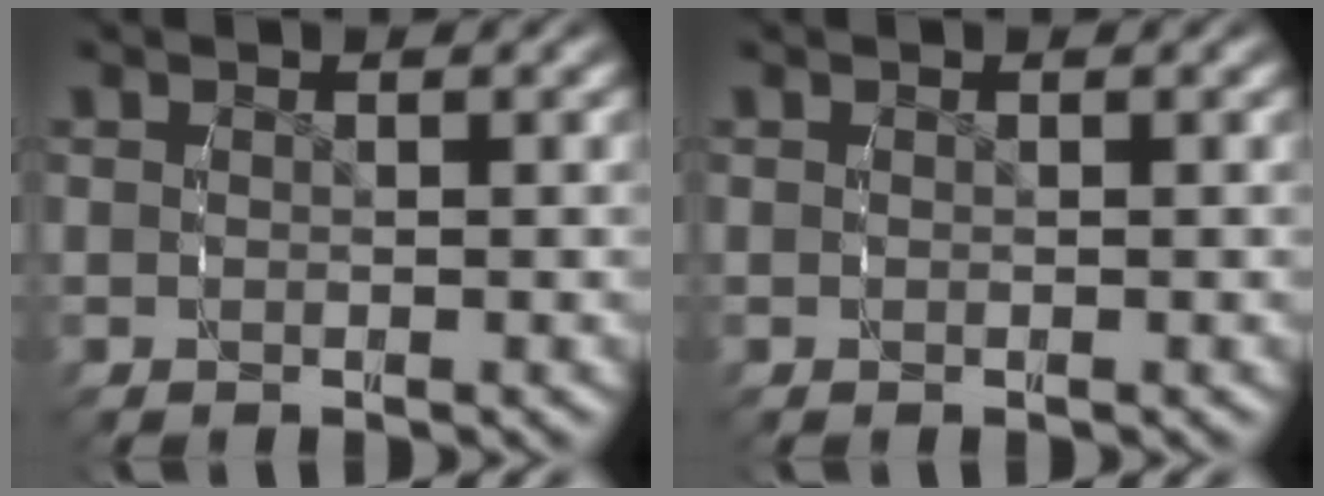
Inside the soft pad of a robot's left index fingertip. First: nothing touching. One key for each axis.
{"total": 0.0}